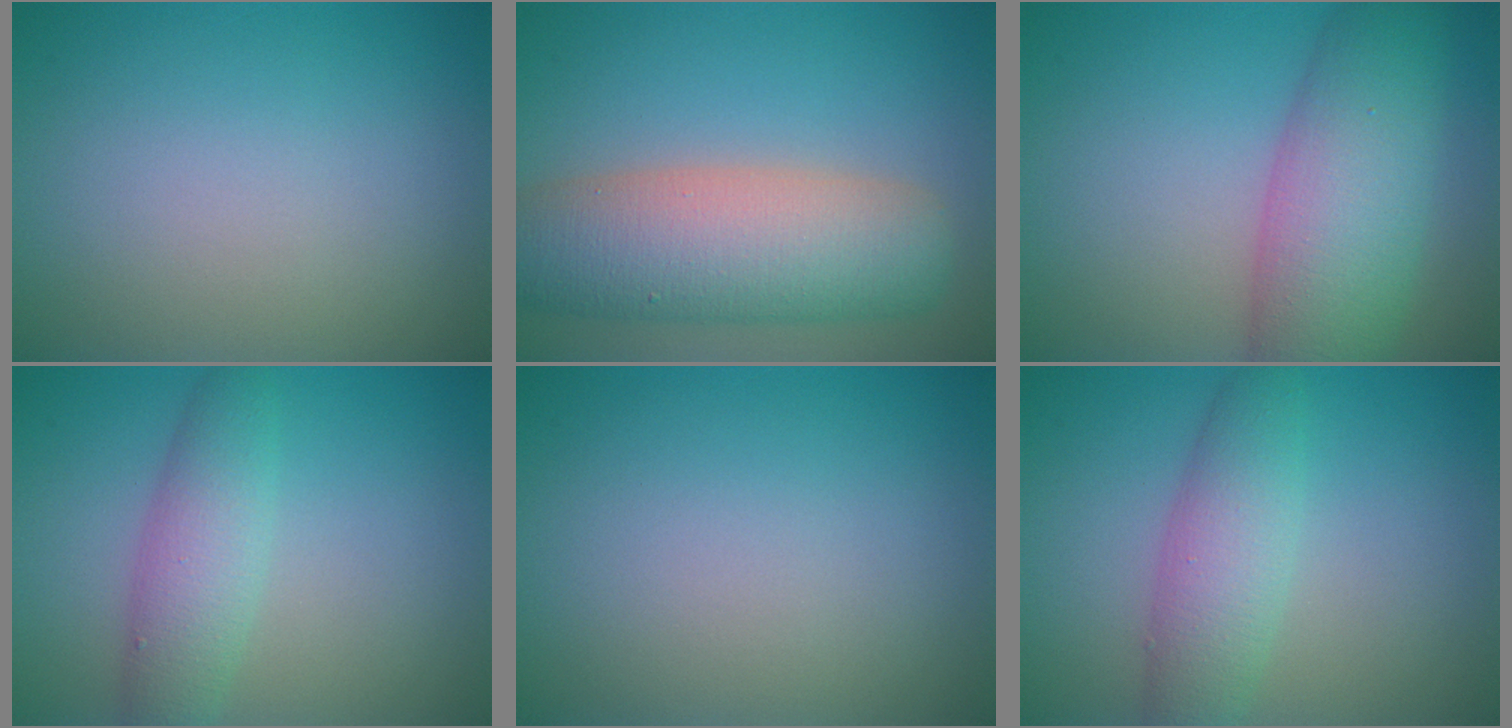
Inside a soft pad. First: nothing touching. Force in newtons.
{"total": 9.1, "press": 9.1, "slide": 0.6}
{"total": 8.7, "press": 8.7, "slide": 0.2}
{"total": 3.9, "press": 3.9, "slide": 0.0}
{"total": 0.0}
{"total": 4.3, "press": 4.3, "slide": 0.1}